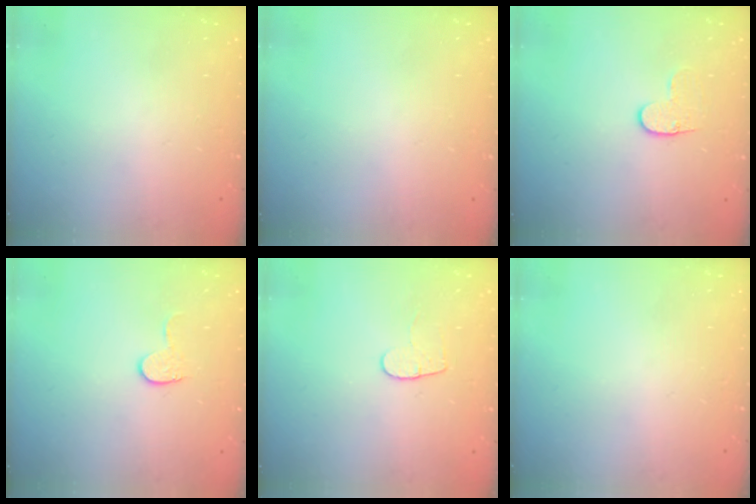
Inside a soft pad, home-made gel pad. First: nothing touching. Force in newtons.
{"total": 0.6, "press": 0.6, "slide": 0.2}
{"total": 5.7, "press": 5.6, "slide": 0.6}
{"total": 4.4, "press": 4.4, "slide": 0.4}
{"total": 4.5, "press": 4.4, "slide": 0.5}
{"total": 0.0}